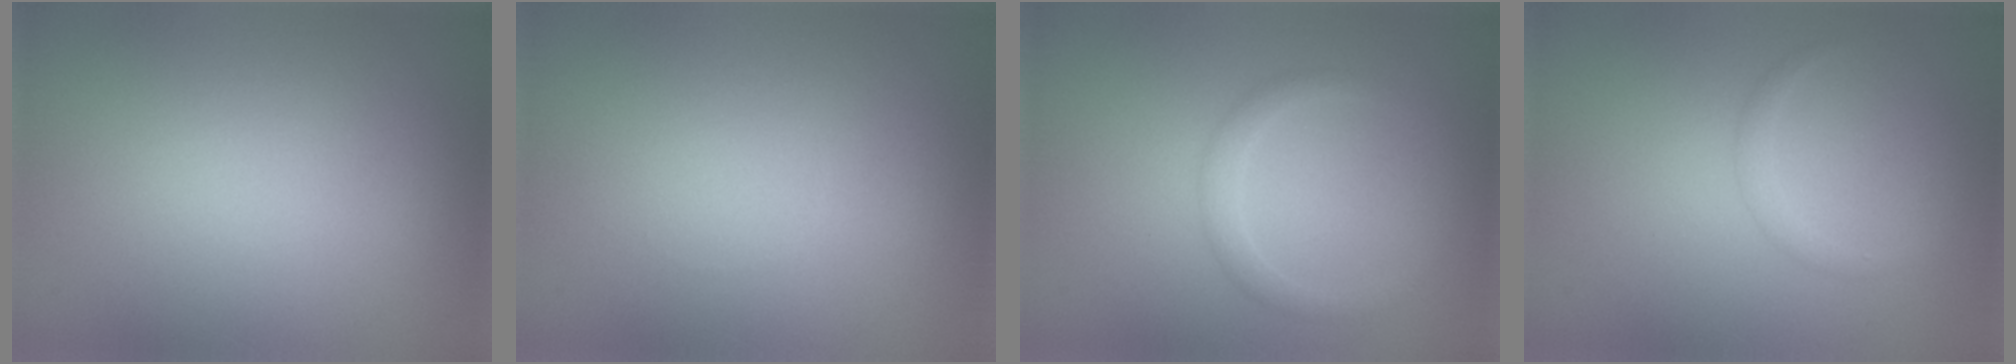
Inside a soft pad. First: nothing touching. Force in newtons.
{"total": 0.0}
{"total": 1.6, "press": 1.6, "slide": 0.1}
{"total": 1.0, "press": 1.0, "slide": 0.0}